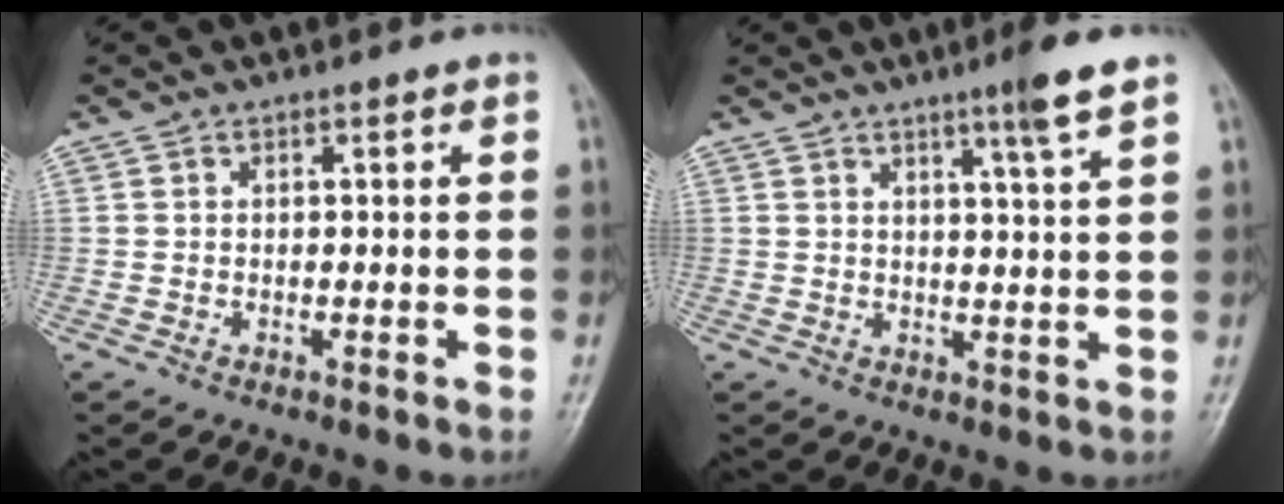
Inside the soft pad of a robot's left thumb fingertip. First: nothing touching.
{"total": 5.6, "force": [3.6, -0.5, 4.3], "torque": [-0.067, -0.023, 0.058]}